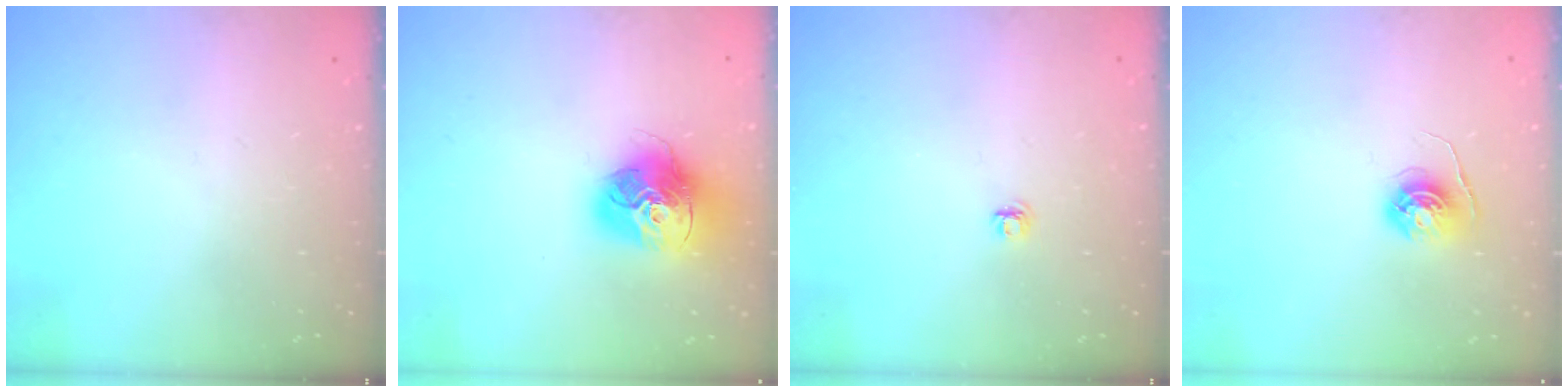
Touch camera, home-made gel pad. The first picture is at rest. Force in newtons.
{"total": 16.1, "press": 16.0, "slide": 1.6}
{"total": 4.1, "press": 4.1, "slide": 0.5}
{"total": 5.6, "press": 5.5, "slide": 0.6}